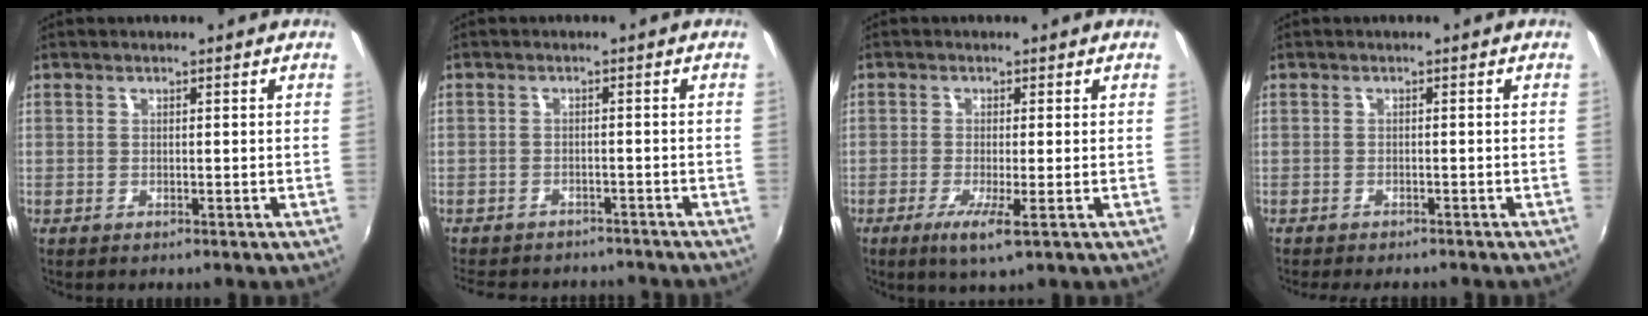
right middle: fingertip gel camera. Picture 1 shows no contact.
{"total": 10.3, "force": [-8.8, 4.0, 3.3], "torque": [-0.084, -0.004, -0.124]}
{"total": 4.3, "force": [-1.8, -0.2, 3.9], "torque": [-0.086, -0.013, -0.035]}
{"total": 4.1, "force": [-3.6, 1.0, 1.6], "torque": [-0.038, -0.016, -0.055]}